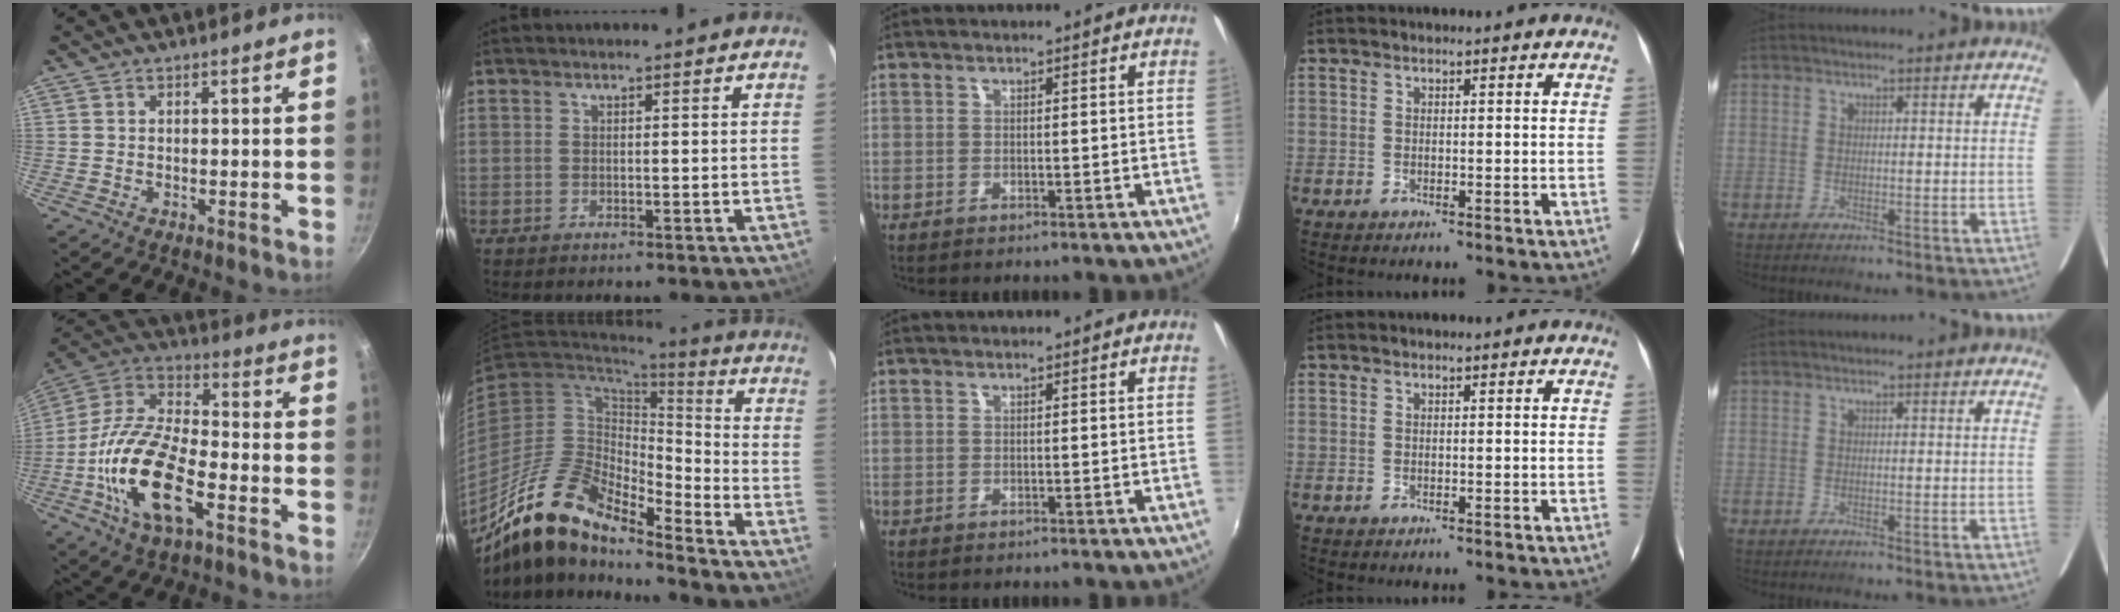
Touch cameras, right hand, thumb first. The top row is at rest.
{"thumb": {"total": 19.7, "force": [-6.7, 9.0, 16.1], "torque": [-0.303, 0.035, -0.143]}, "index": {"total": 18.0, "force": [-14.7, 4.6, 9.2], "torque": [-0.164, -0.017, -0.283]}}